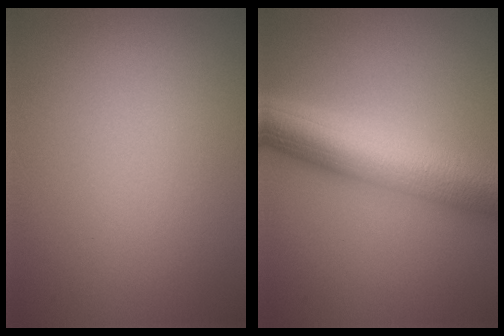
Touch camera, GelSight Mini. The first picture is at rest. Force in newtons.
{"total": 9.9, "press": 9.9, "slide": 0.2}